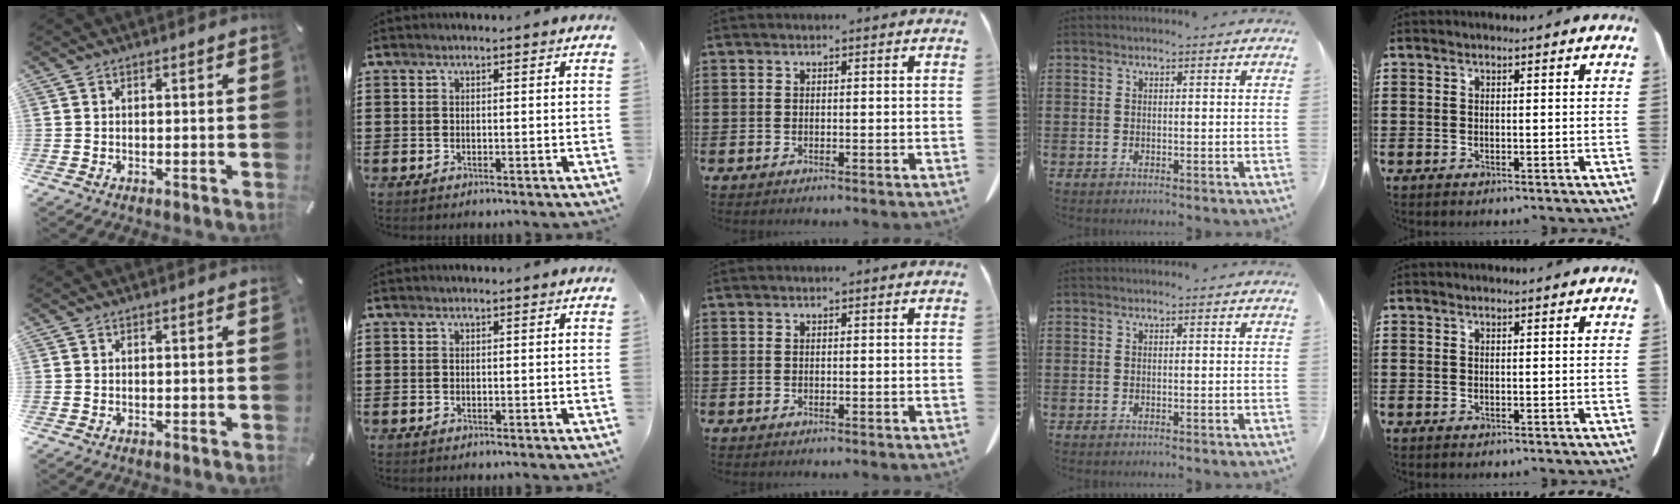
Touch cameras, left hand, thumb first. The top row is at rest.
{}